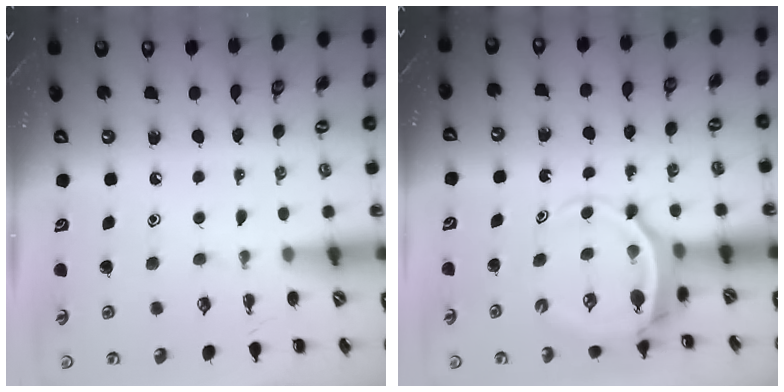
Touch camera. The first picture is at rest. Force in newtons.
{"total": 6.4, "press": 6.4, "slide": 0.6}